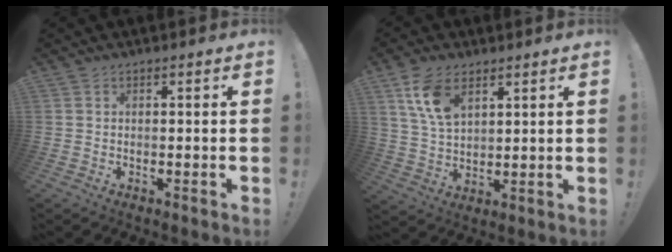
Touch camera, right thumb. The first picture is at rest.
{"total": 10.5, "force": [5.7, 5.8, 6.6], "torque": [-0.126, -0.015, 0.109]}